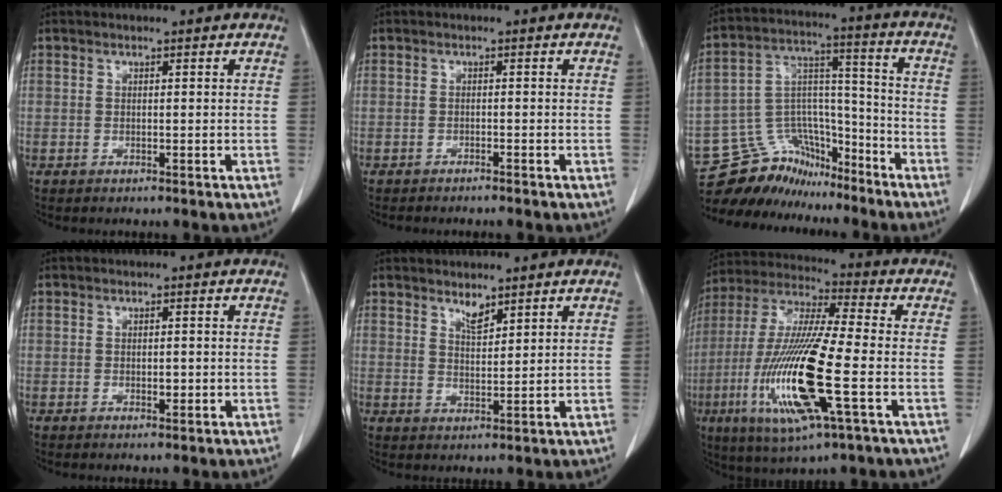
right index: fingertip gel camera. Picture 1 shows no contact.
{"total": 2.4, "force": [-2.2, 0.2, 1.1], "torque": [-0.019, -0.002, -0.026]}
{"total": 13.6, "force": [-12.1, 5.7, 2.5], "torque": [-0.042, 0.059, -0.212]}
{"total": 1.3, "force": [-0.2, 0.6, 1.1], "torque": [-0.018, 0.000, -0.001]}
{"total": 2.7, "force": [2.2, 0.7, 1.3], "torque": [-0.028, -0.006, 0.045]}
{"total": 18.7, "force": [-4.7, 1.5, 18.0], "torque": [-0.380, -0.020, -0.088]}